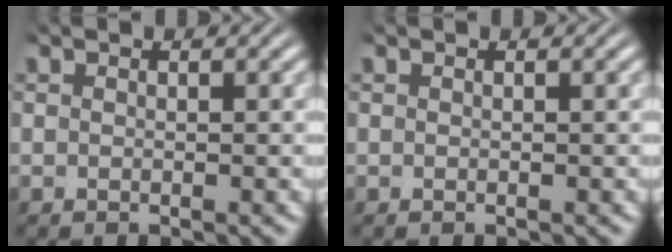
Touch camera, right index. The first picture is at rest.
{"total": 0.0}